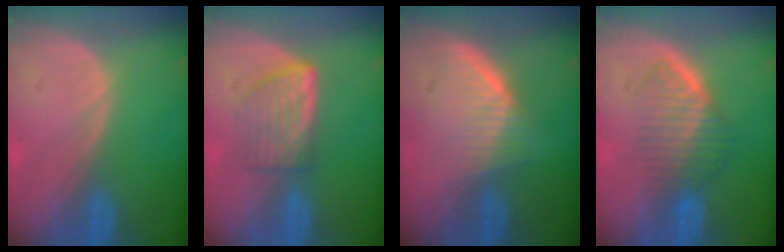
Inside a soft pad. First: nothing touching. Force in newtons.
{"total": 5.9, "press": 5.3, "slide": 2.6}
{"total": 5.8, "press": 5.6, "slide": 1.8}
{"total": 6.6, "press": 5.9, "slide": 2.9}